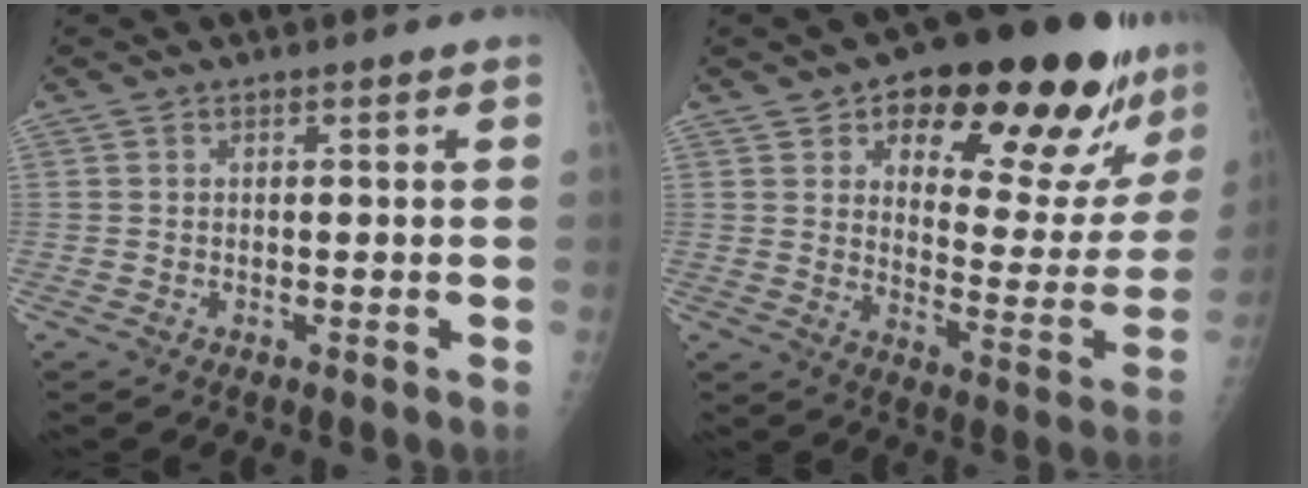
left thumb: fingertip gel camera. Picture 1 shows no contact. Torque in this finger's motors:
{"motor_torque": [1.08, 1.40, 1.43, -1.34, 0.14]}